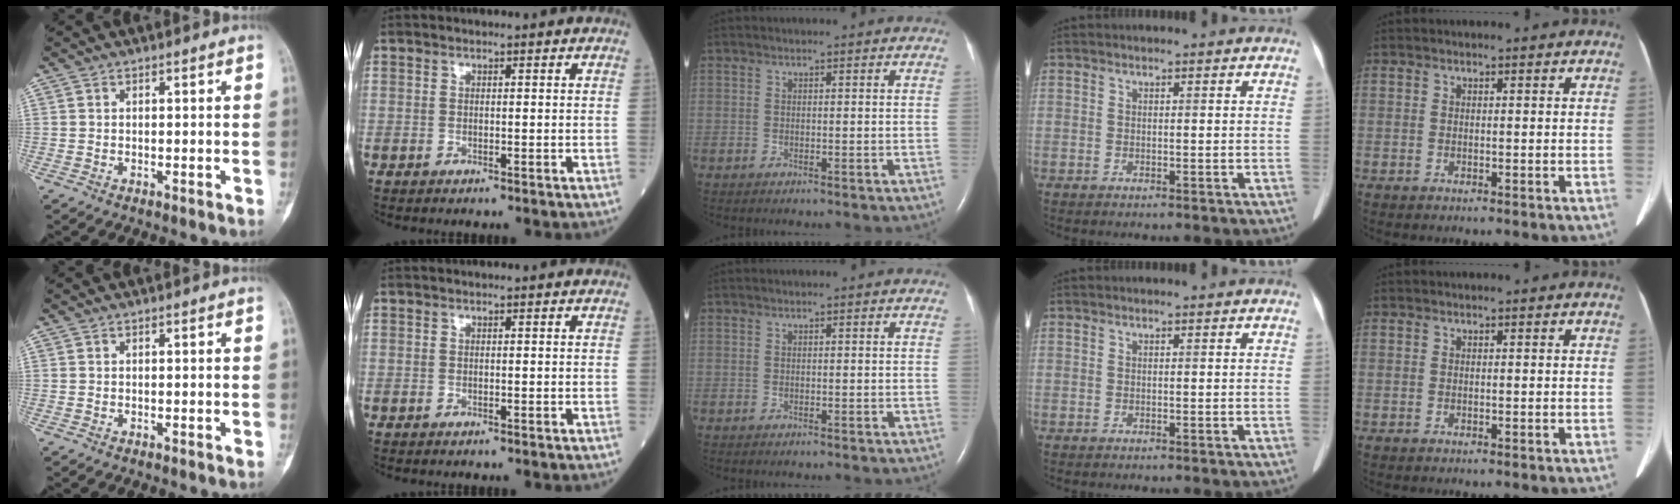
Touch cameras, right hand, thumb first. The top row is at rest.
{}